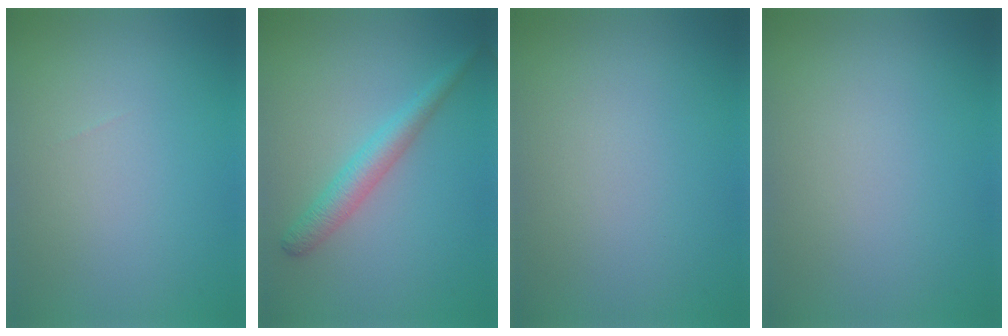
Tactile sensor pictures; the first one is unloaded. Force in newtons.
{"total": 2.7, "press": 2.7, "slide": 0.1}
{"total": 0.0}
{"total": 0.0}